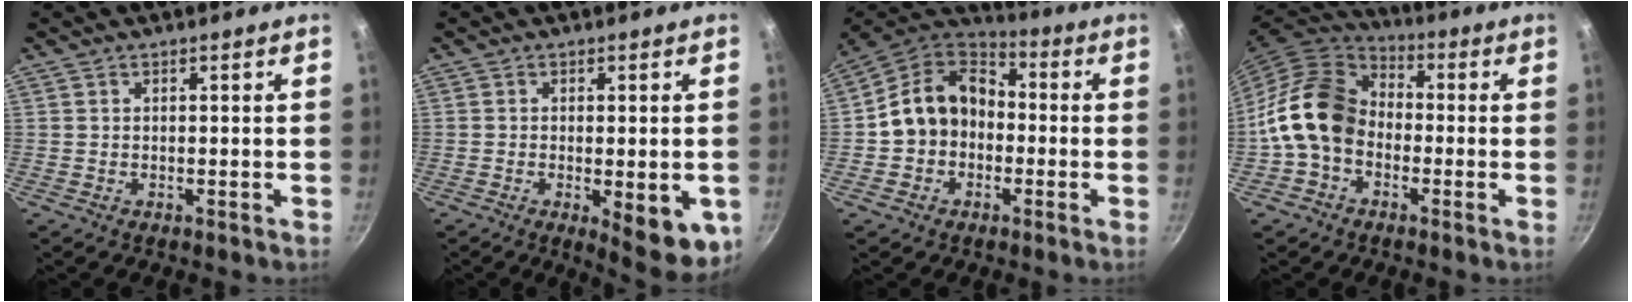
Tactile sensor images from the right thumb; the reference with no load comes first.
{"total": 10.6, "force": [-2.8, 3.5, 9.5], "torque": [-0.104, -0.003, -0.028]}
{"total": 13.6, "force": [-0.9, 10.9, 8.1], "torque": [-0.105, 0.044, -0.033]}
{"total": 14.0, "force": [-2.4, 10.7, 8.7], "torque": [-0.125, 0.040, -0.065]}